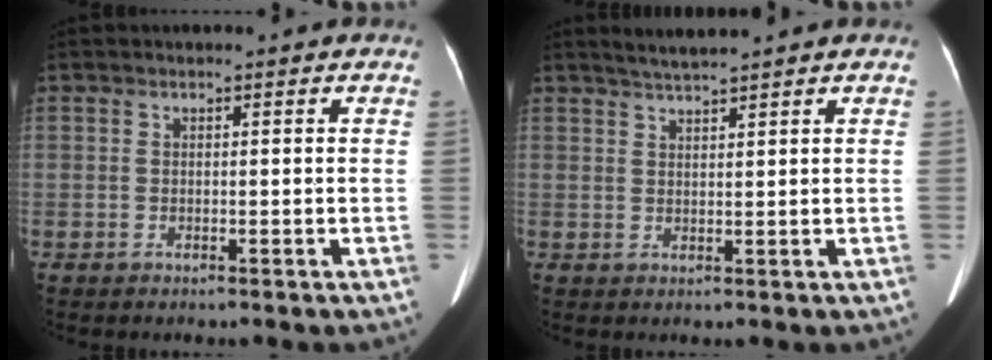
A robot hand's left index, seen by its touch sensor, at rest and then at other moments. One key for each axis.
{"total": 3.0, "fx": 2.7, "fy": -0.5, "fz": 1.1, "tx": -0.023, "ty": 0.009, "tz": 0.054}